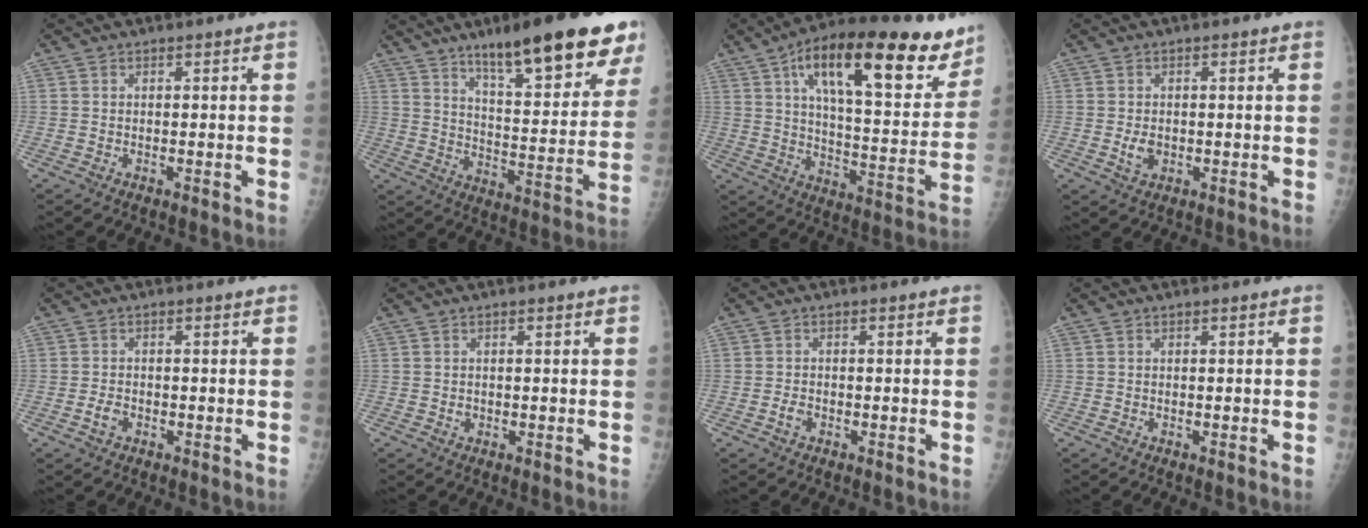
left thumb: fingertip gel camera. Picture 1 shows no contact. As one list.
[{"total": 22.2, "force": [14.4, 4.8, 16.2], "torque": [-0.204, -0.058, 0.219]}, {"total": 27.4, "force": [15.4, 10.2, 20.2], "torque": [-0.261, -0.023, 0.231]}, {"total": 2.7, "force": [-0.3, 2.0, 1.9], "torque": [-0.029, -0.002, -0.001]}, {"total": 2.0, "force": [-0.9, 1.3, 1.2], "torque": [-0.021, 0.003, -0.017]}, {"total": 0.8, "force": [0.0, 0.7, 0.3], "torque": [-0.001, 0.001, 0.001]}, {"total": 1.6, "force": [-0.7, 1.1, 0.9], "torque": [-0.017, 0.002, -0.015]}, {"total": 0.0}]